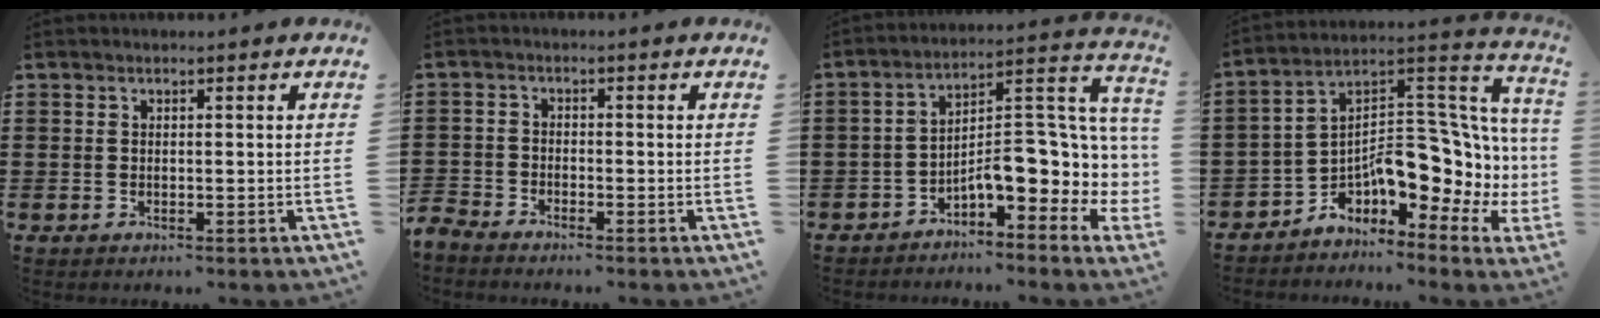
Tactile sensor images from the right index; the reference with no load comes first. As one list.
[{"total": 2.7, "force": [-2.6, 0.3, -0.1], "torque": [-0.020, -0.006, -0.062]}, {"total": 9.7, "force": [-2.0, 3.9, 8.7], "torque": [-0.106, -0.047, -0.049]}, {"total": 9.4, "force": [-1.3, 5.4, 7.7], "torque": [-0.104, -0.053, -0.037]}]